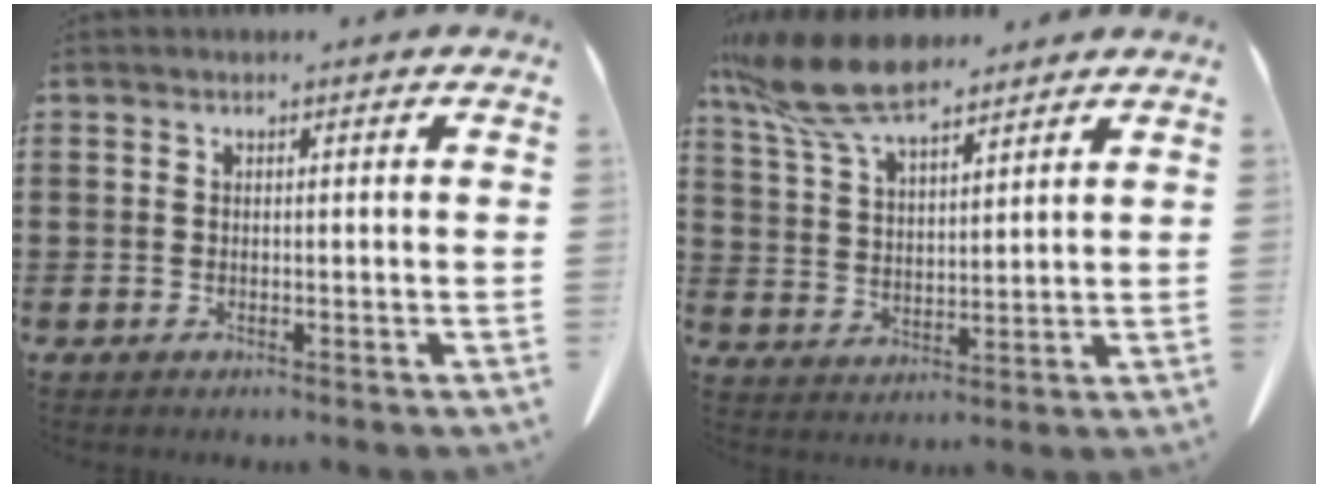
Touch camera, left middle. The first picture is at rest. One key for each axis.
{"total": 11.1, "fx": 8.6, "fy": 2.9, "fz": 6.4, "tx": -0.156, "ty": -0.024, "tz": 0.158}